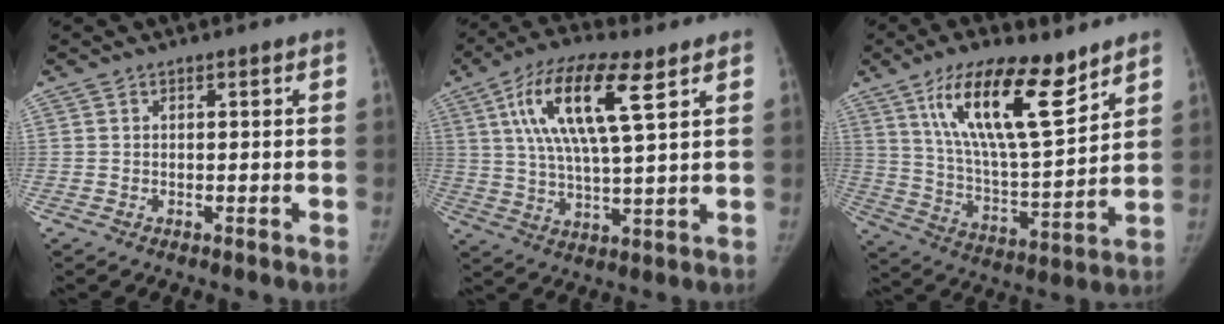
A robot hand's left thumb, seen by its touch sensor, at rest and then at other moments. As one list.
[{"total": 15.7, "force": [6.3, 4.4, 13.7], "torque": [-0.263, -0.008, 0.112]}, {"total": 19.2, "force": [11.3, 5.9, 14.4], "torque": [-0.222, -0.060, 0.208]}]